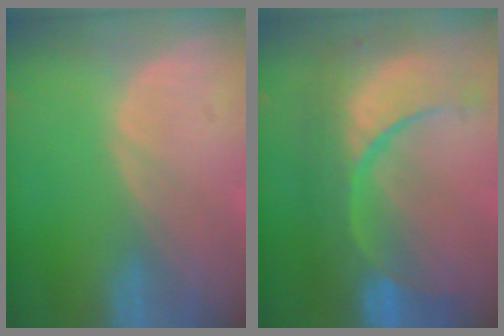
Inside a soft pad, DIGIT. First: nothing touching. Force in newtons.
{"total": 12.3, "press": 12.2, "slide": 1.4}